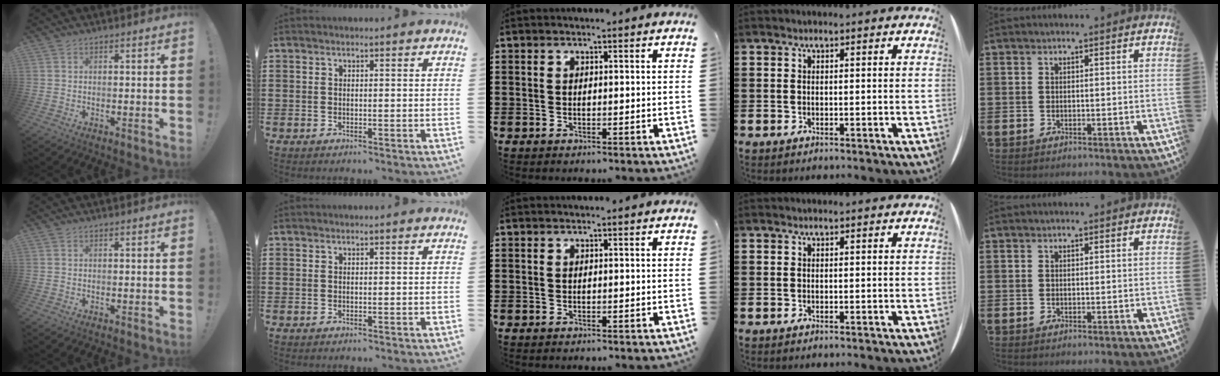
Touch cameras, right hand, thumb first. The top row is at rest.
{}